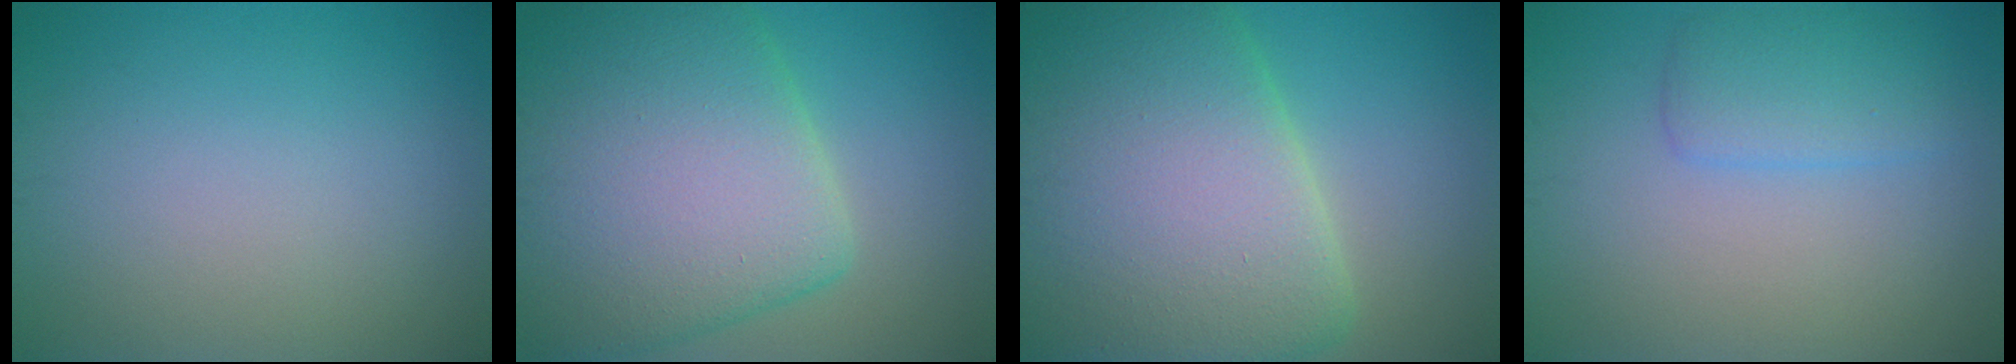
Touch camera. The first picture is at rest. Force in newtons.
{"total": 13.0, "press": 13.0, "slide": 0.5}
{"total": 16.0, "press": 16.0, "slide": 0.8}
{"total": 2.8, "press": 2.8, "slide": 0.2}